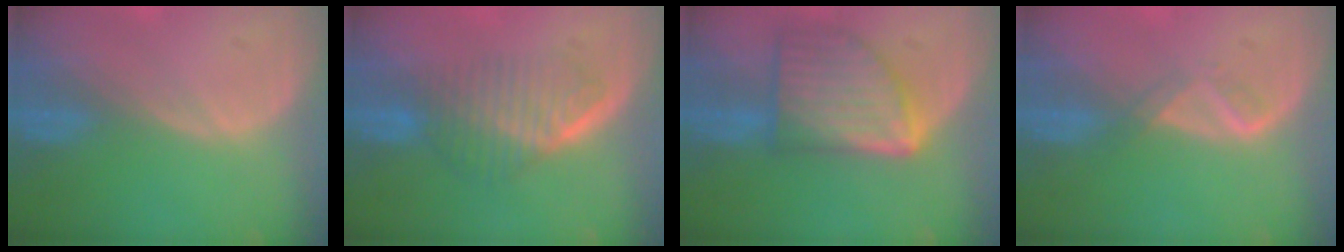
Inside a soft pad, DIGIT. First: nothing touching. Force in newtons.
{"total": 6.5, "press": 5.9, "slide": 2.9}
{"total": 9.1, "press": 9.1, "slide": 0.4}
{"total": 2.1, "press": 2.0, "slide": 0.6}